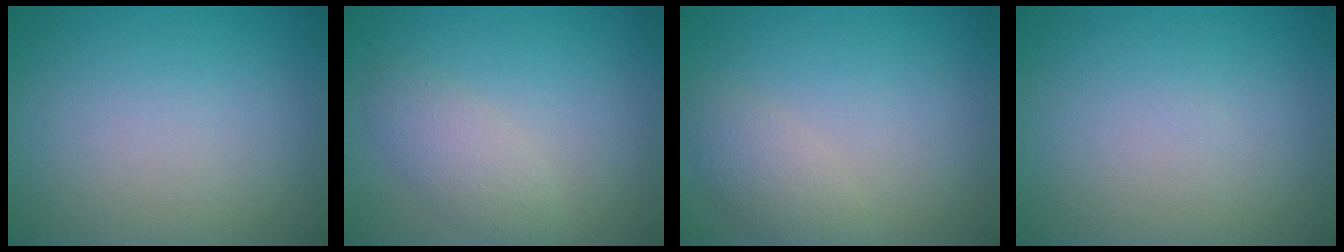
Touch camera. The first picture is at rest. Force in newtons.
{"total": 2.8, "press": 2.8, "slide": 0.1}
{"total": 2.4, "press": 2.4, "slide": 0.2}
{"total": 0.0}